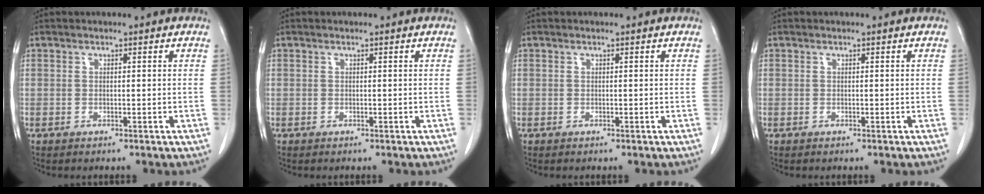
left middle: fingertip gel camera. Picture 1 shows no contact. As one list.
[{"total": 0.0}, {"total": 0.0}, {"total": 0.0}]